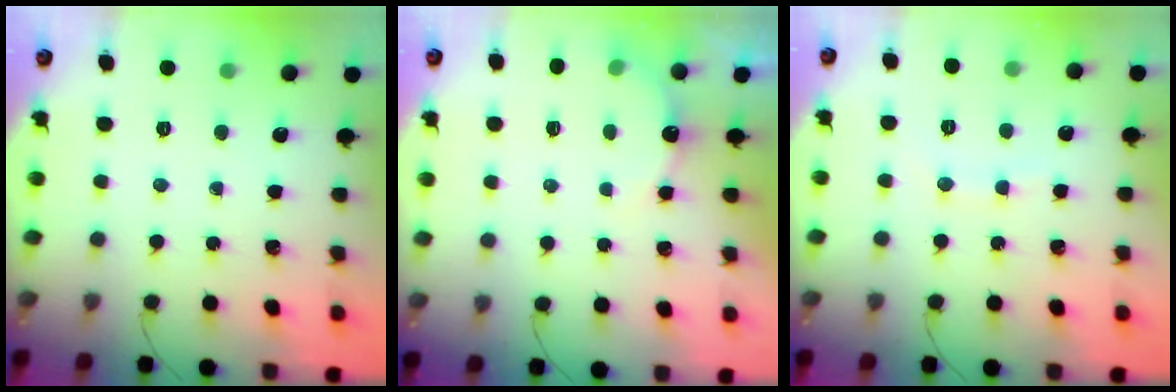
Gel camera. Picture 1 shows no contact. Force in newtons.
{"total": 5.5, "press": 5.4, "slide": 1.0}
{"total": 3.5, "press": 3.4, "slide": 0.9}